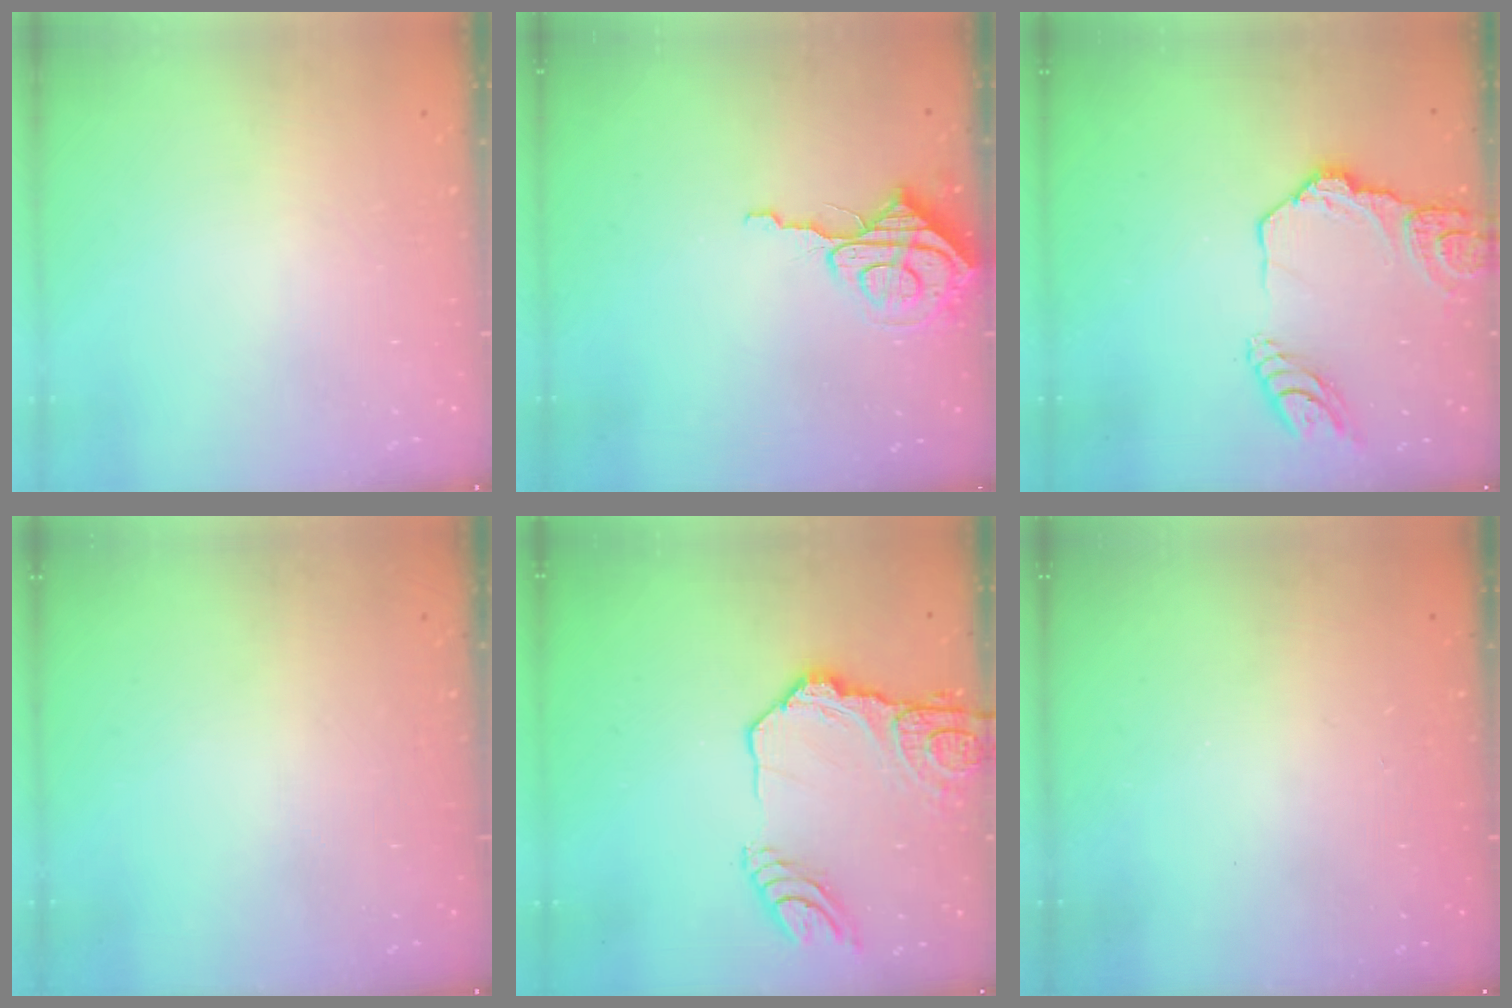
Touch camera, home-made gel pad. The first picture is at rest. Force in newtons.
{"total": 7.7, "press": 7.7, "slide": 0.6}
{"total": 15.8, "press": 15.7, "slide": 1.8}
{"total": 0.0}
{"total": 16.9, "press": 16.8, "slide": 1.9}
{"total": 0.0}